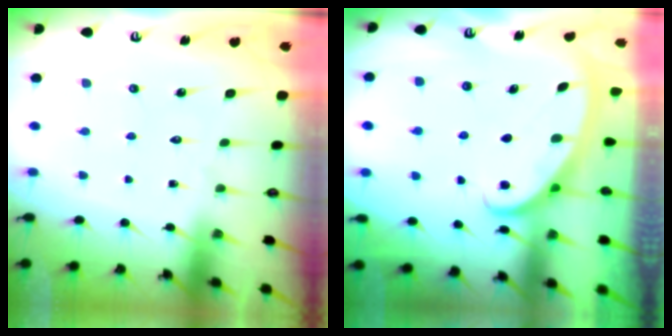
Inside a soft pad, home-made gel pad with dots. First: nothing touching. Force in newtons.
{"total": 2.6, "press": 2.6, "slide": 0.4}